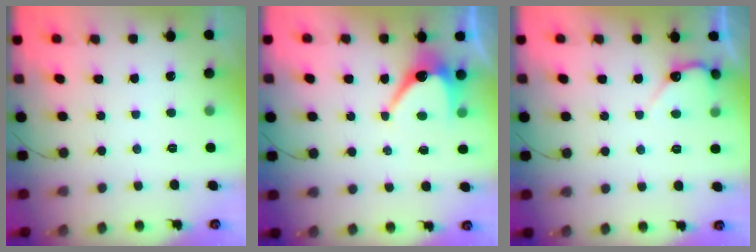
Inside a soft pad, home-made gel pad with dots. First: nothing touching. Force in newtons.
{"total": 7.2, "press": 7.2, "slide": 0.3}
{"total": 5.3, "press": 5.2, "slide": 0.5}